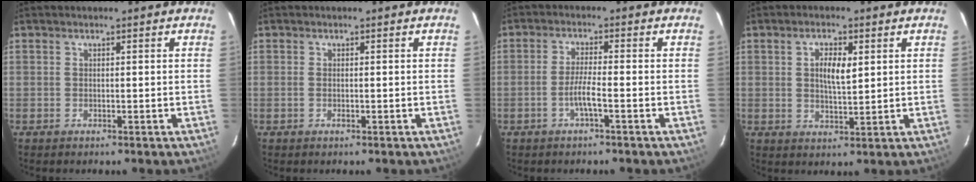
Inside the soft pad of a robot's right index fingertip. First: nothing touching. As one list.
[{"total": 0.6, "force": [-0.2, 0.2, 0.5], "torque": [-0.012, -0.002, -0.004]}, {"total": 3.4, "force": [-1.7, -0.2, 2.9], "torque": [-0.061, -0.002, -0.033]}, {"total": 4.8, "force": [1.4, 2.0, 4.2], "torque": [-0.074, 0.004, 0.026]}]